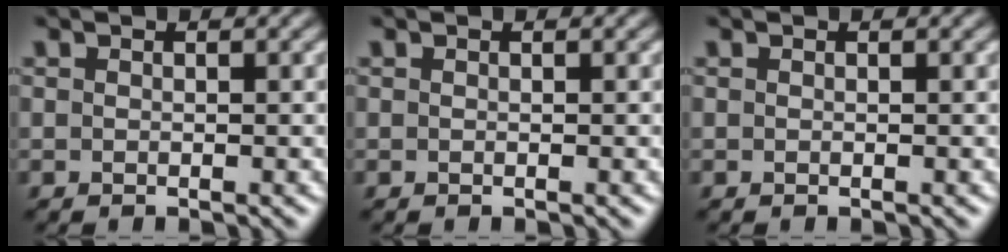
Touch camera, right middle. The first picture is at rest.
{"total": 0.0}
{"total": 0.0}